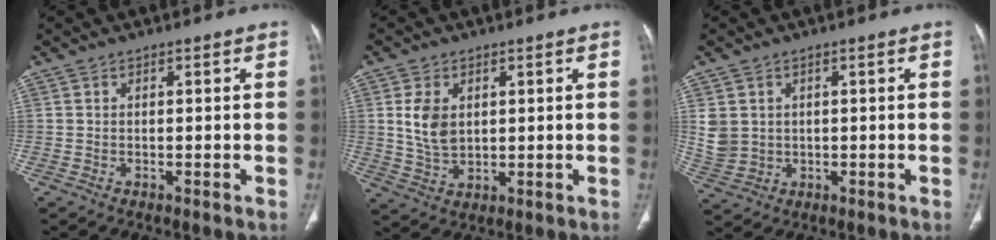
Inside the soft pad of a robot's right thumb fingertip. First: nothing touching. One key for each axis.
{"total": 6.8, "fx": 1.5, "fy": 4.5, "fz": 4.8, "tx": -0.082, "ty": -0.006, "tz": 0.036}
{"total": 5.4, "fx": 1.1, "fy": 4.7, "fz": 2.4, "tx": -0.045, "ty": -0.004, "tz": 0.036}